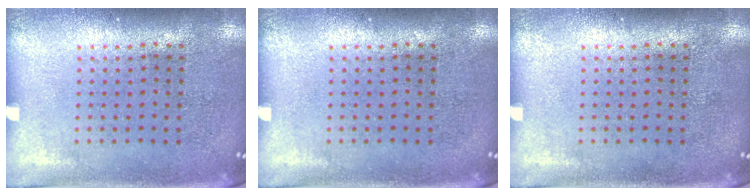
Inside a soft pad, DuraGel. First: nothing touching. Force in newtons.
{"total": 0.0}
{"total": 0.0}